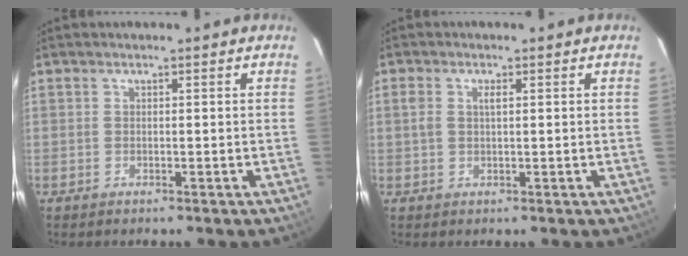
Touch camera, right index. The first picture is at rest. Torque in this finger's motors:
{"motor_torque": [0.03, -0.02, 0.03, 0.04]}